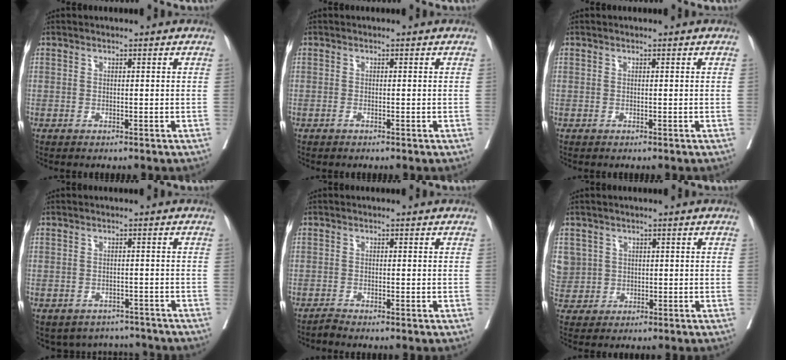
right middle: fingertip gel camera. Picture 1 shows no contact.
{"total": 0.0}
{"total": 0.0}
{"total": 6.6, "force": [-5.8, 3.0, 0.2], "torque": [0.010, 0.019, -0.070]}
{"total": 0.5, "force": [-0.5, 0.0, 0.2], "torque": [0.000, 0.001, -0.010]}
{"total": 5.9, "force": [1.2, 5.7, 0.3], "torque": [-0.013, 0.020, 0.039]}